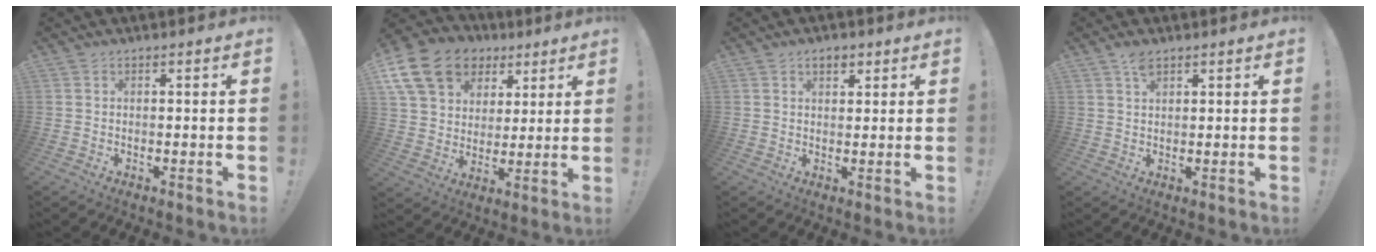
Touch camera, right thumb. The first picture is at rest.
{"total": 17.6, "force": [8.9, 12.8, 8.1], "torque": [-0.132, -0.042, 0.175]}
{"total": 3.5, "force": [1.9, 2.0, 2.0], "torque": [-0.030, 0.000, 0.032]}
{"total": 3.4, "force": [2.4, 1.6, 1.8], "torque": [-0.016, -0.014, 0.038]}